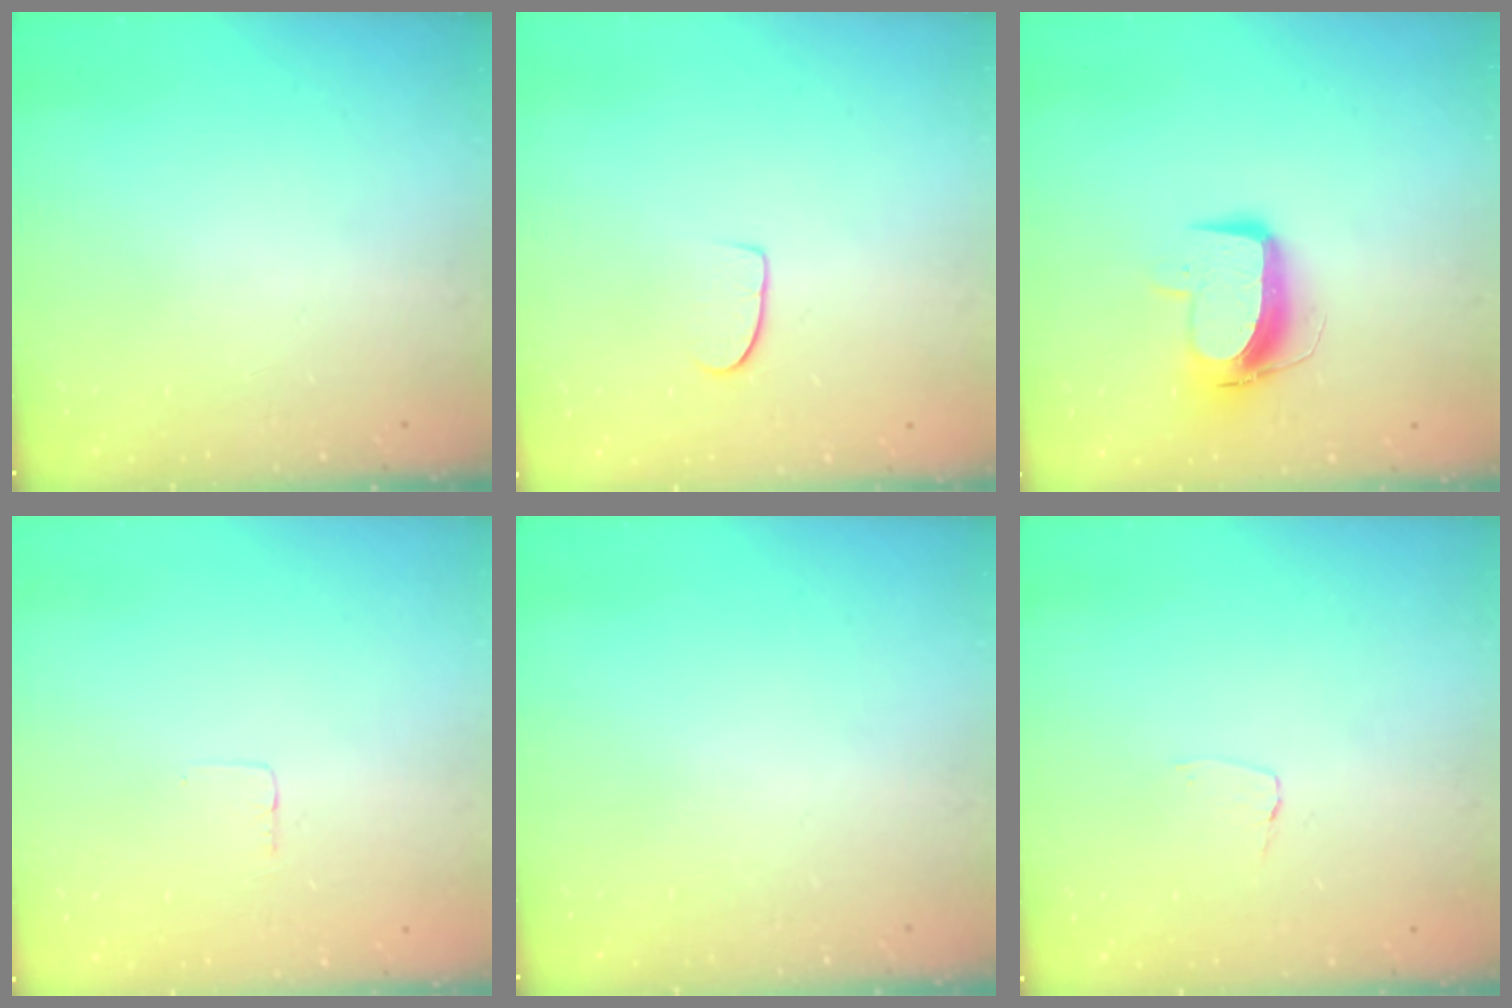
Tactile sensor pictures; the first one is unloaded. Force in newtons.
{"total": 6.5, "press": 6.5, "slide": 0.5}
{"total": 11.1, "press": 11.0, "slide": 1.2}
{"total": 1.9, "press": 1.9, "slide": 0.1}
{"total": 0.0}
{"total": 2.6, "press": 2.6, "slide": 0.2}